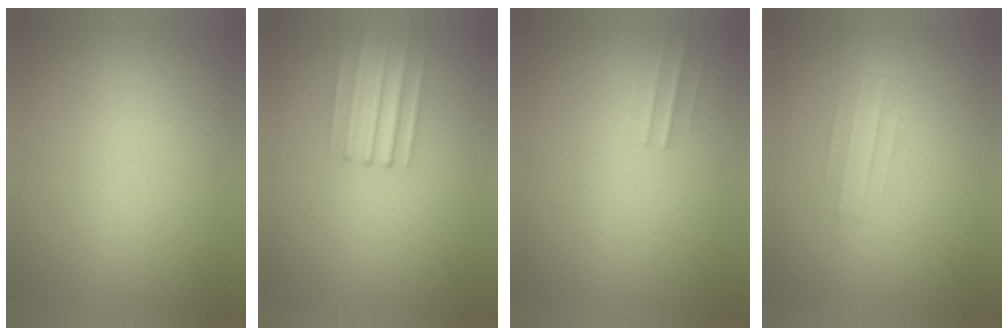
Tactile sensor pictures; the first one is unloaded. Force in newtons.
{"total": 2.6}
{"total": 1.1}
{"total": 1.1}